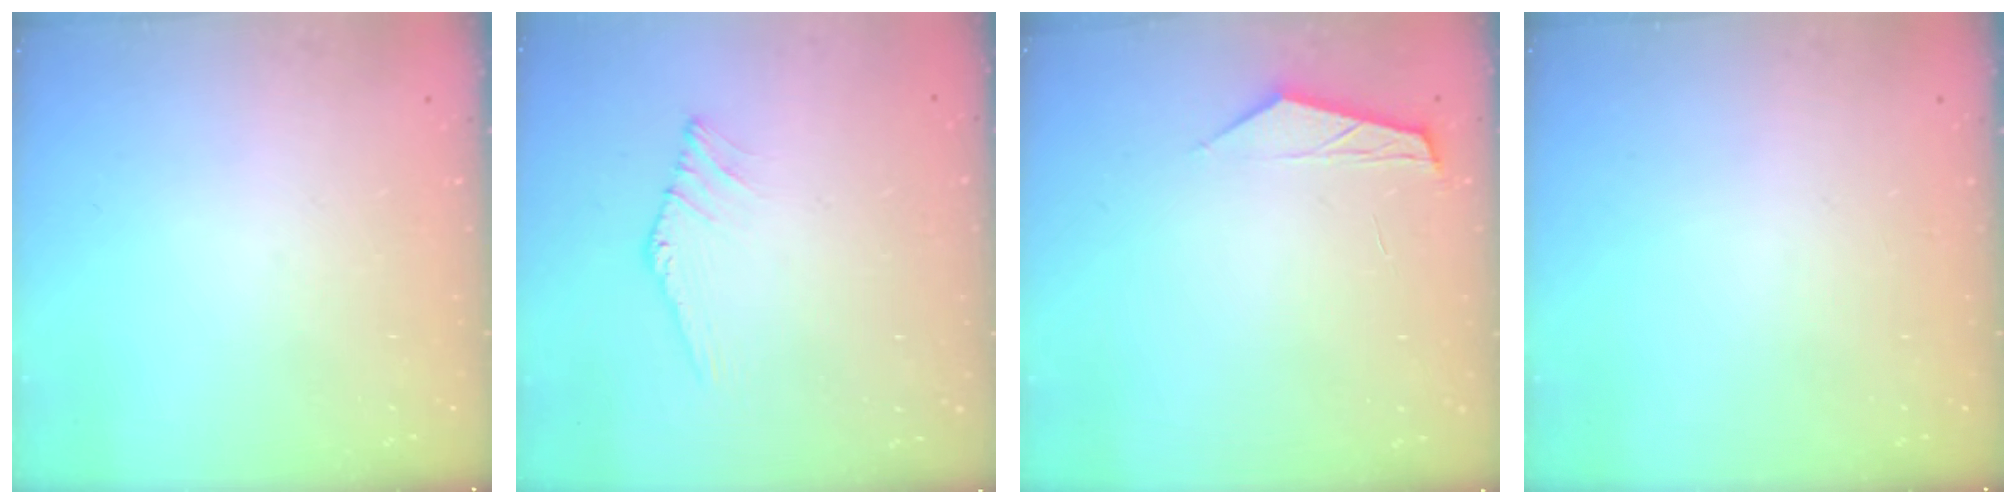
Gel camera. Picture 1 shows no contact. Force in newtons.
{"total": 0.9, "press": 0.8, "slide": 0.4}
{"total": 2.7, "press": 2.7, "slide": 0.4}
{"total": 0.0}